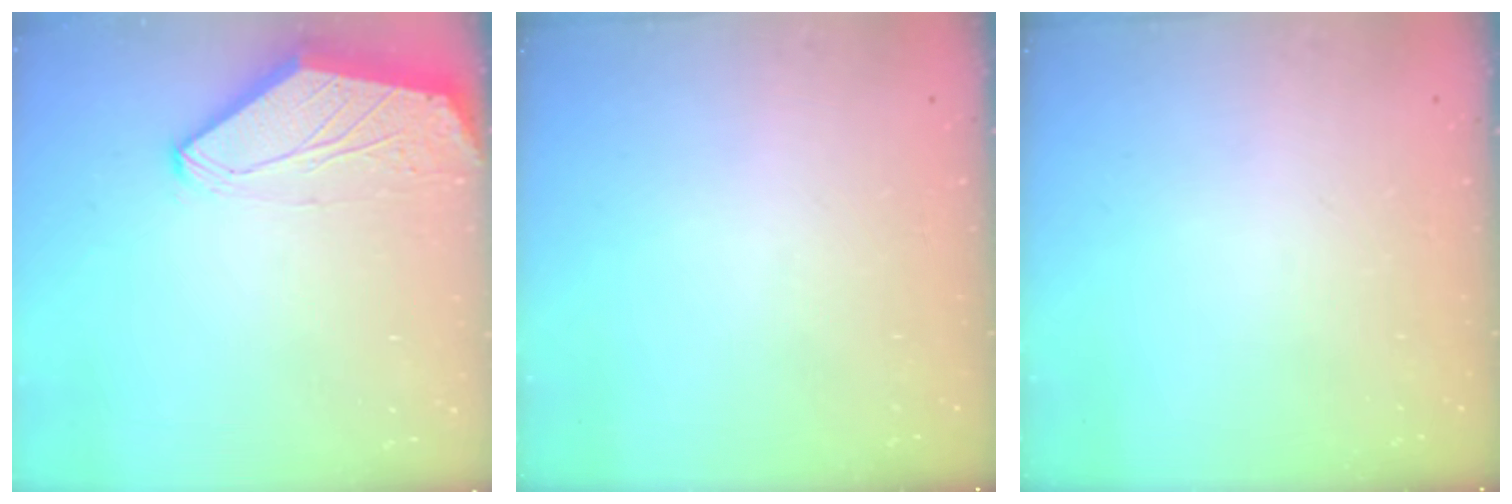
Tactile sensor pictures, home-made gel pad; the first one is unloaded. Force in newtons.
{"total": 0.0}
{"total": 0.0}